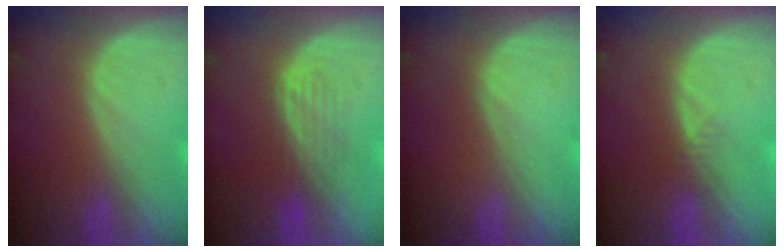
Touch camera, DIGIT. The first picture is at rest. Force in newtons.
{"total": 3.5, "press": 3.2, "slide": 1.5}
{"total": 0.0}
{"total": 1.2, "press": 1.0, "slide": 0.6}